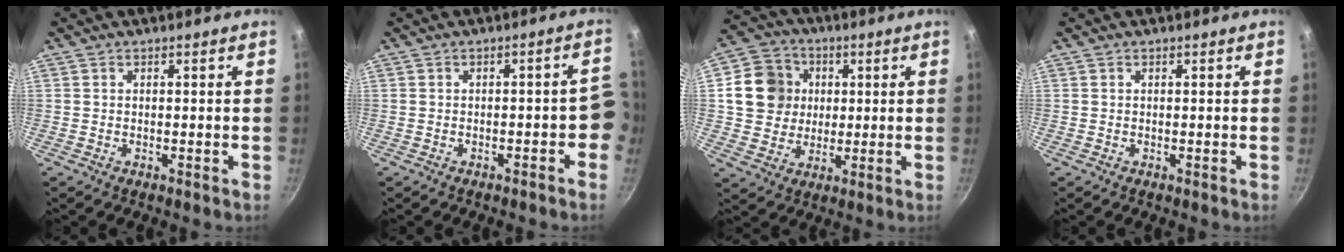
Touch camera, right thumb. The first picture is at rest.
{"total": 4.4, "force": [-1.7, 2.0, 3.6], "torque": [-0.012, 0.038, -0.017]}
{"total": 11.6, "force": [2.0, 10.5, 4.6], "torque": [-0.053, 0.011, 0.031]}
{"total": 0.0}